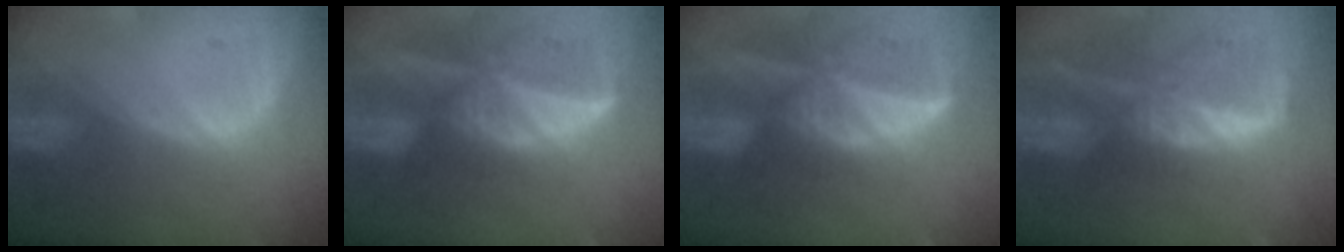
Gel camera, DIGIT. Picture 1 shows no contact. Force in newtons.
{"total": 9.5, "press": 8.3, "slide": 4.6}
{"total": 9.5, "press": 8.3, "slide": 4.6}
{"total": 9.5, "press": 8.3, "slide": 4.6}